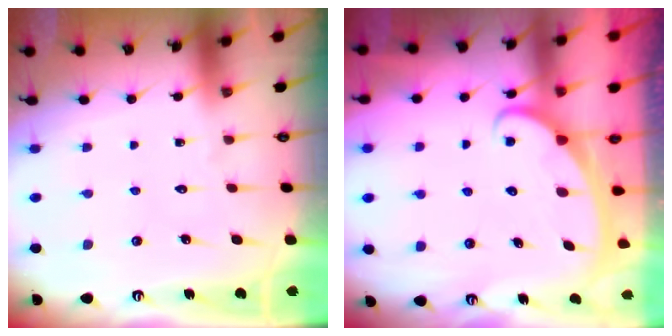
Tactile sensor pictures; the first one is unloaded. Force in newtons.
{"total": 2.4, "press": 2.4, "slide": 0.3}